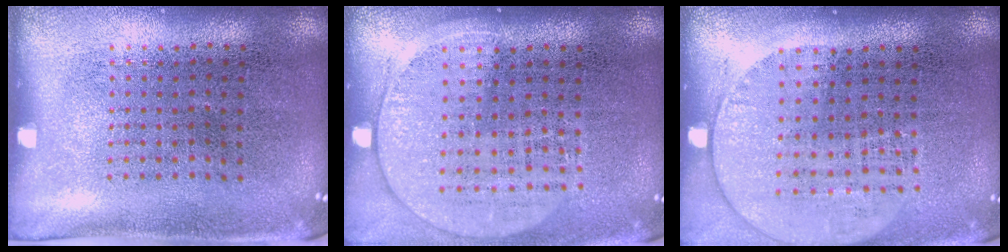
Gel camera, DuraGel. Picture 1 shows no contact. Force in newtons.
{"total": 1.5, "press": 1.4, "slide": 0.6}
{"total": 1.5, "press": 1.3, "slide": 0.7}